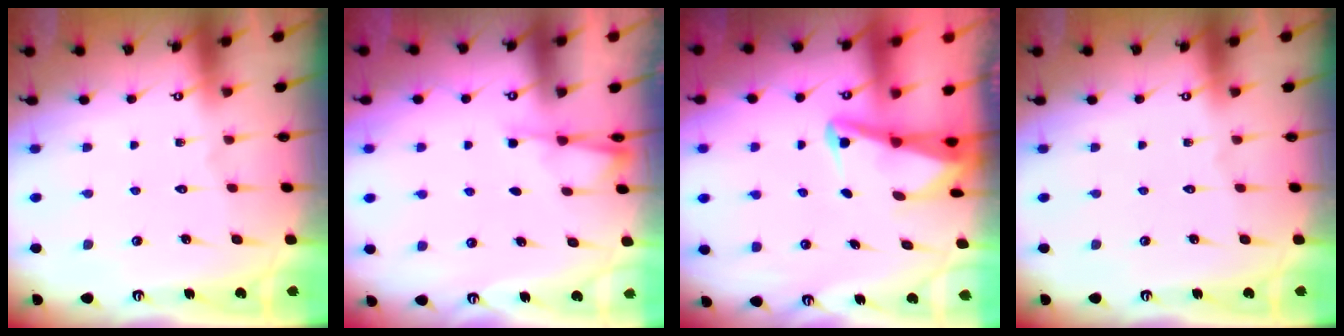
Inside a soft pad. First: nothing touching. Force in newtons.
{"total": 3.2, "press": 3.2, "slide": 0.5}
{"total": 2.8, "press": 2.7, "slide": 0.7}
{"total": 0.0}